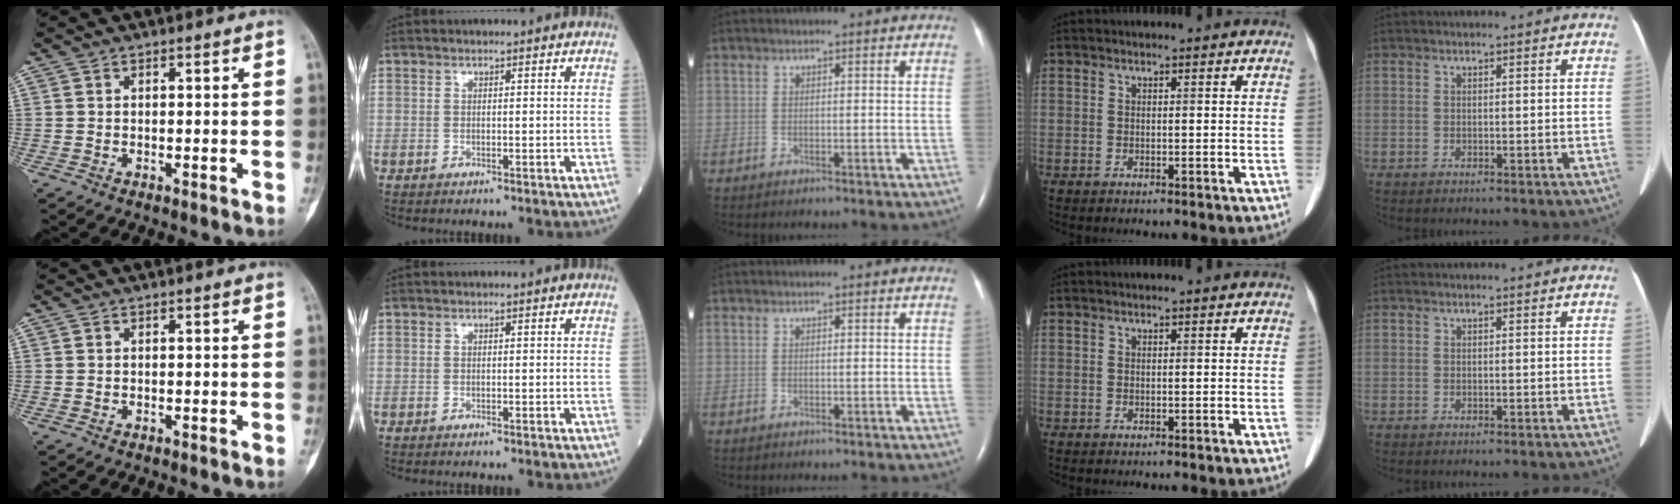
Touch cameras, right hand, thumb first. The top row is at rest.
{}